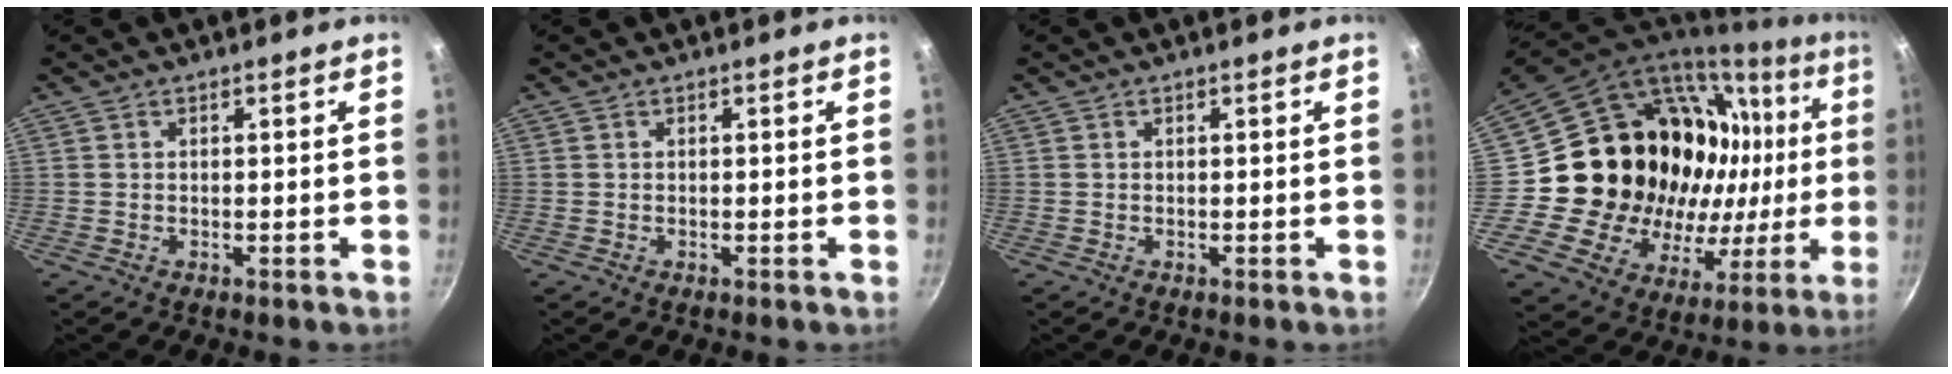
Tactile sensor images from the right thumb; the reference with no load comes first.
{"total": 0.0}
{"total": 0.0}
{"total": 28.6, "force": [2.6, 21.1, 19.1], "torque": [-0.280, 0.020, 0.057]}